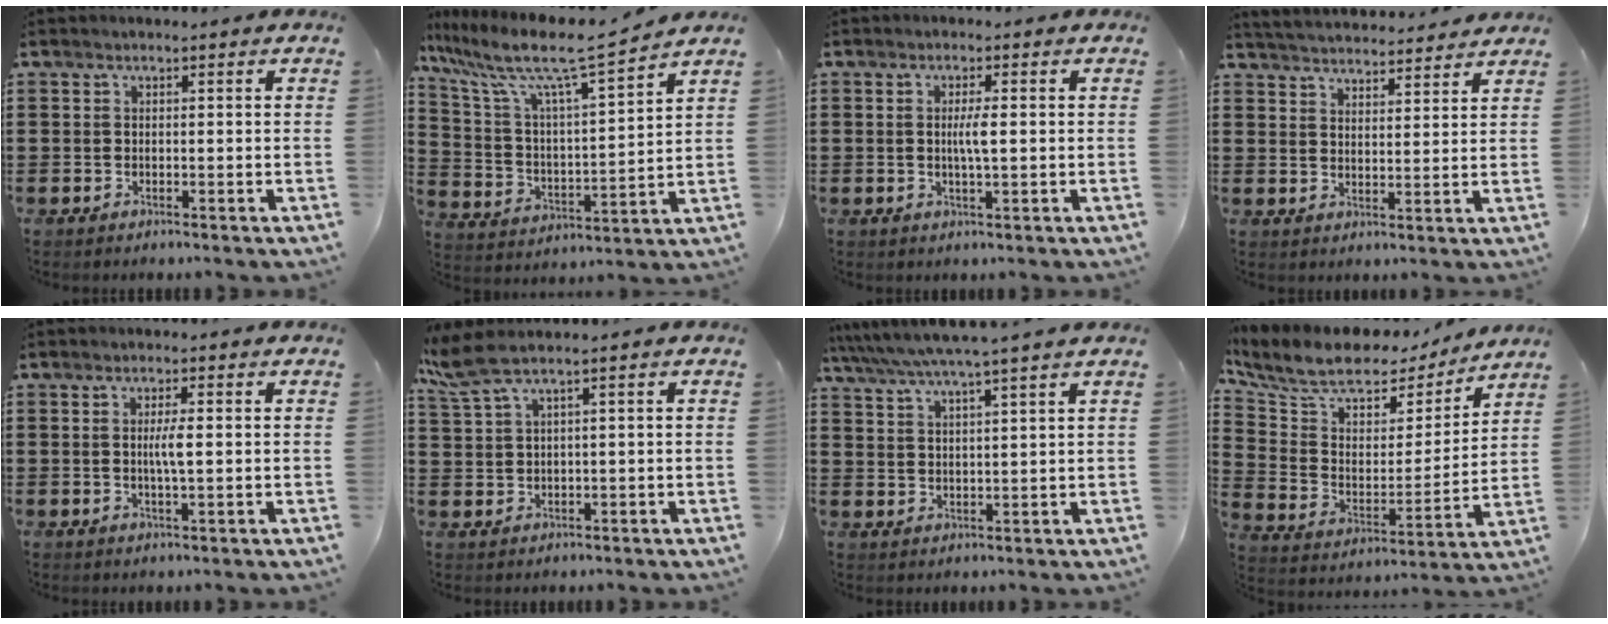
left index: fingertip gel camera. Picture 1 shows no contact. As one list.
[{"total": 10.2, "force": [8.3, 0.9, 5.9], "torque": [-0.150, -0.050, 0.134]}, {"total": 2.9, "force": [0.1, 0.3, 2.9], "torque": [-0.055, -0.003, 0.001]}, {"total": 4.0, "force": [4.0, 0.1, 0.1], "torque": [-0.018, -0.022, 0.070]}, {"total": 3.0, "force": [0.2, 0.3, 3.0], "torque": [-0.057, -0.003, 0.002]}, {"total": 4.0, "force": [1.9, 0.5, 3.5], "torque": [-0.091, -0.008, 0.027]}, {"total": 5.0, "force": [4.2, -0.5, 2.6], "torque": [-0.065, -0.021, 0.072]}, {"total": 9.7, "force": [8.1, 4.0, 3.6], "torque": [-0.106, -0.050, 0.139]}]